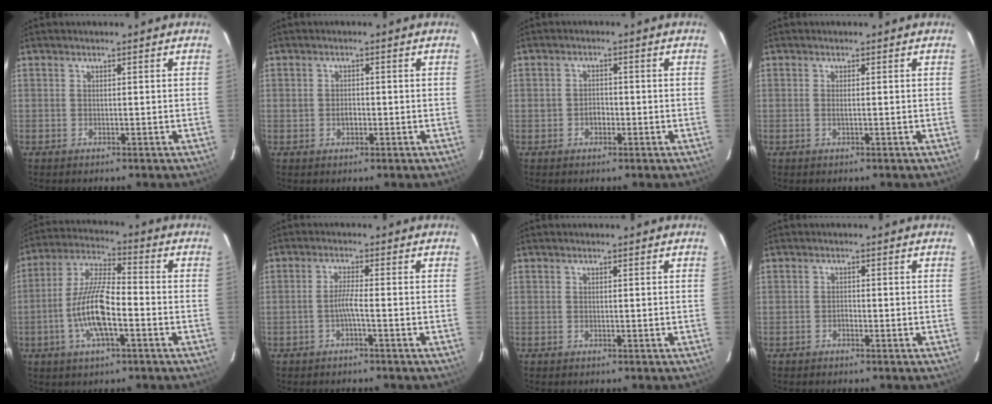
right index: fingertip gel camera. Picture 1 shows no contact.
{"total": 1.9, "force": [-0.4, 1.3, 1.3], "torque": [-0.024, 0.003, -0.007]}
{"total": 2.4, "force": [-0.8, 1.8, 1.2], "torque": [-0.023, 0.007, -0.013]}
{"total": 1.0, "force": [-0.1, -0.2, 0.9], "torque": [-0.020, -0.001, -0.003]}
{"total": 12.1, "force": [-3.9, 3.2, 10.9], "torque": [-0.230, -0.001, -0.076]}
{"total": 2.4, "force": [-1.2, -0.5, 2.0], "torque": [-0.041, 0.001, -0.023]}
{"total": 0.0}
{"total": 0.7, "force": [-0.6, 0.4, 0.2], "torque": [-0.005, 0.001, -0.011]}